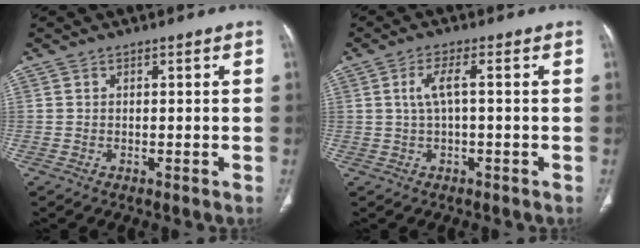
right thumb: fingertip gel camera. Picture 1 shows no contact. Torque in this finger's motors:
{"motor_torque": [-0.42, 0.10, 0.30, 0.31, 0.11]}